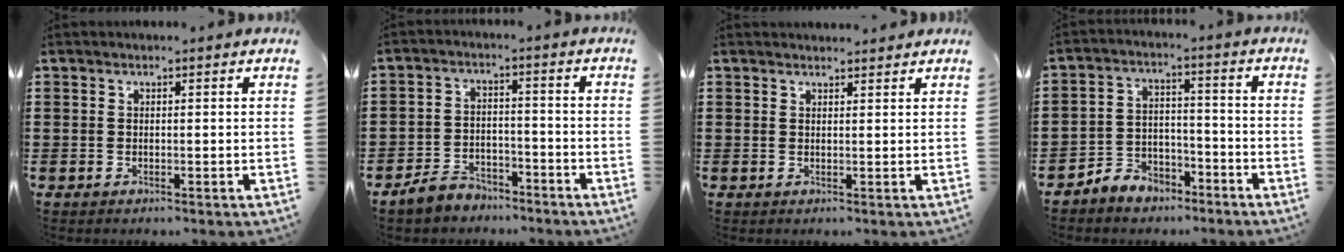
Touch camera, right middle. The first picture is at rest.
{"total": 4.5, "force": [-4.2, 1.7, 0.2], "torque": [-0.023, 0.004, -0.090]}
{"total": 1.4, "force": [1.4, 0.0, -0.1], "torque": [-0.003, -0.002, 0.027]}
{"total": 4.5, "force": [-4.0, 2.1, -0.1], "torque": [-0.015, 0.003, -0.085]}